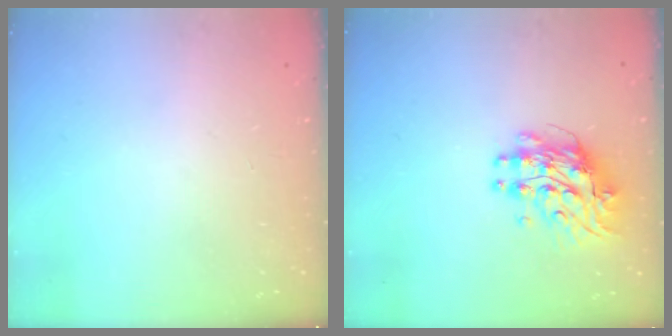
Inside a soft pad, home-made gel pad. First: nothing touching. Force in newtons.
{"total": 9.8, "press": 9.7, "slide": 0.8}